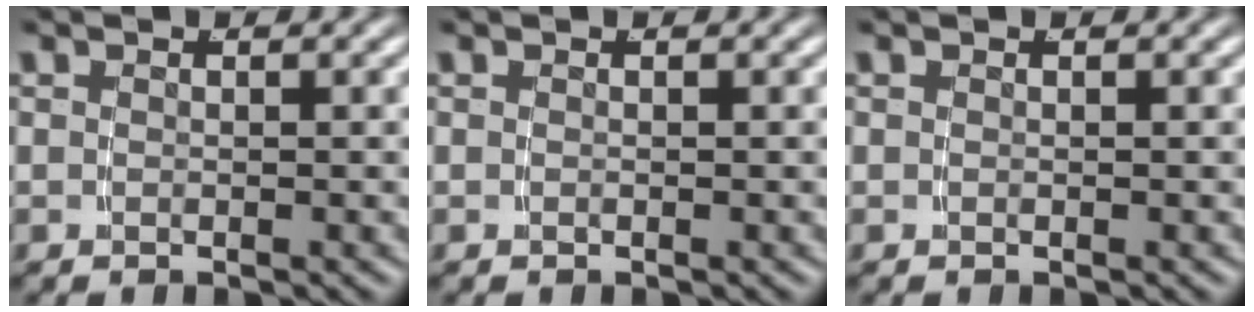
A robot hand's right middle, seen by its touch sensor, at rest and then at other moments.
{"total": 0.0}
{"total": 0.0}